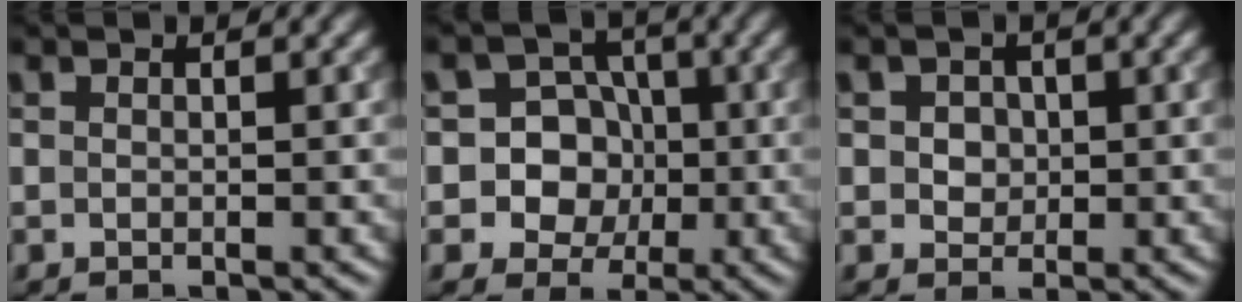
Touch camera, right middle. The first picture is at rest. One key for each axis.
{"total": 8.8, "fx": -0.7, "fy": 8.4, "fz": 2.6, "tx": -0.042, "ty": 0.033, "tz": -0.035}
{"total": 2.1, "fx": 0.5, "fy": 1.8, "fz": 1.0, "tx": -0.011, "ty": 0.010, "tz": 0.006}